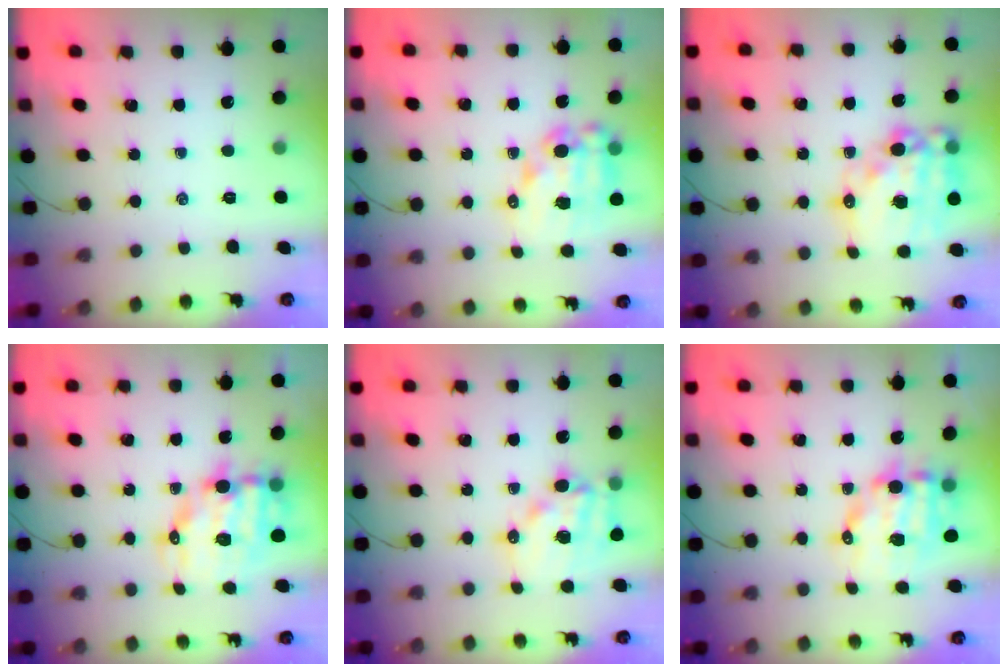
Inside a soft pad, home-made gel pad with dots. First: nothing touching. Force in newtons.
{"total": 12.7, "press": 12.4, "slide": 2.9}
{"total": 20.9, "press": 20.4, "slide": 4.6}
{"total": 13.0, "press": 12.7, "slide": 2.8}
{"total": 13.4, "press": 13.1, "slide": 3.1}
{"total": 12.0, "press": 11.7, "slide": 2.4}